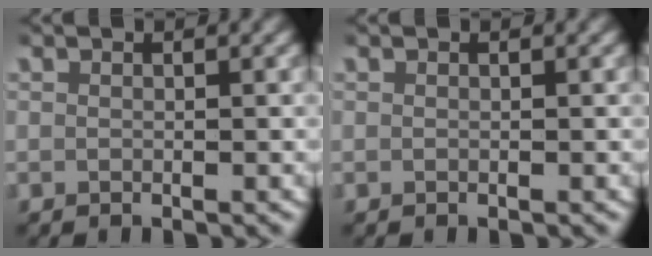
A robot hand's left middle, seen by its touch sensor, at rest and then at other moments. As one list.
[{"total": 0.0}]